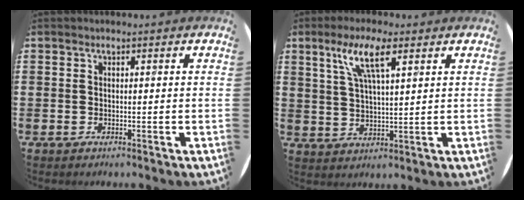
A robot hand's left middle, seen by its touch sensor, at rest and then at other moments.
{"total": 7.3, "force": [4.2, 1.7, 5.7], "torque": [-0.125, 0.010, 0.071]}